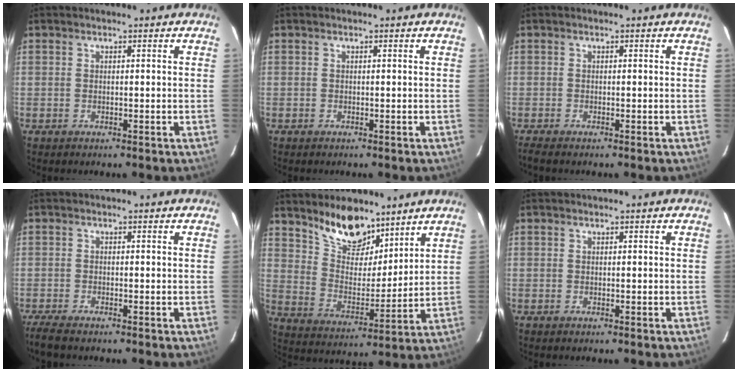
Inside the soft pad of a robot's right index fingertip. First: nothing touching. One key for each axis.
{"total": 0.0}
{"total": 1.5, "fx": -1.2, "fy": 0.0, "fz": 0.8, "tx": -0.022, "ty": -0.005, "tz": -0.023}
{"total": 3.9, "fx": -3.3, "fy": 0.5, "fz": 2.0, "tx": -0.058, "ty": -0.015, "tz": -0.064}
{"total": 12.6, "fx": 9.6, "fy": 5.5, "fz": 6.1, "tx": -0.110, "ty": 0.007, "tz": 0.178}
{"total": 0.0}